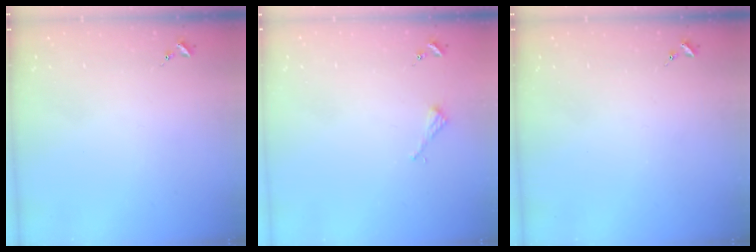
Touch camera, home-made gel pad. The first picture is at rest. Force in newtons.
{"total": 2.2, "press": 2.2, "slide": 0.2}
{"total": 0.0}